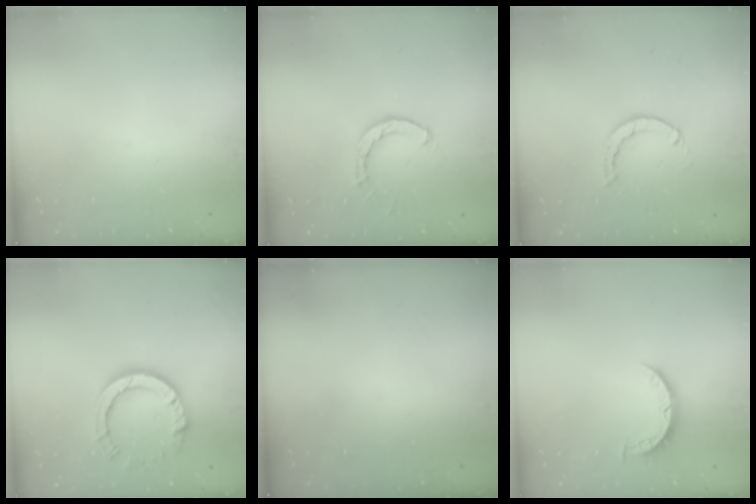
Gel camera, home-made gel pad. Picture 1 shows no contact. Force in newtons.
{"total": 2.6, "press": 2.6, "slide": 0.1}
{"total": 2.8, "press": 2.7, "slide": 0.4}
{"total": 10.8, "press": 10.7, "slide": 1.0}
{"total": 0.0}
{"total": 3.6, "press": 3.6, "slide": 0.4}